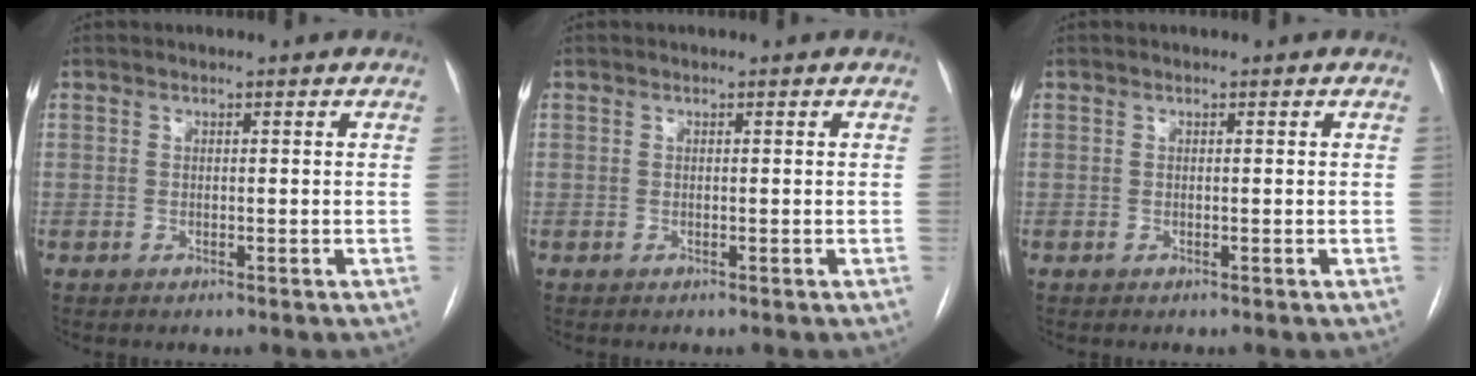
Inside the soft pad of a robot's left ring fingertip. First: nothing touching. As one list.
[{"total": 0.0}, {"total": 0.0}]